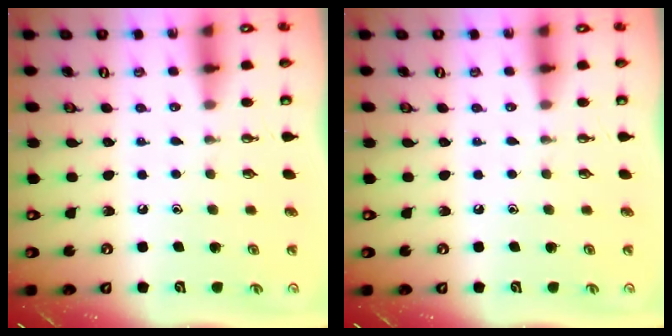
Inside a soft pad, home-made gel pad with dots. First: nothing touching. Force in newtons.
{"total": 0.0}